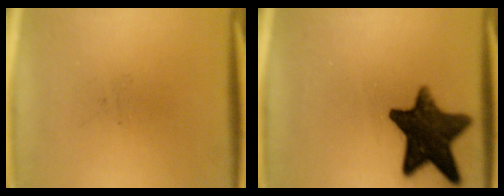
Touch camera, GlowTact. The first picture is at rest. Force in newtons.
{"total": 14.3}